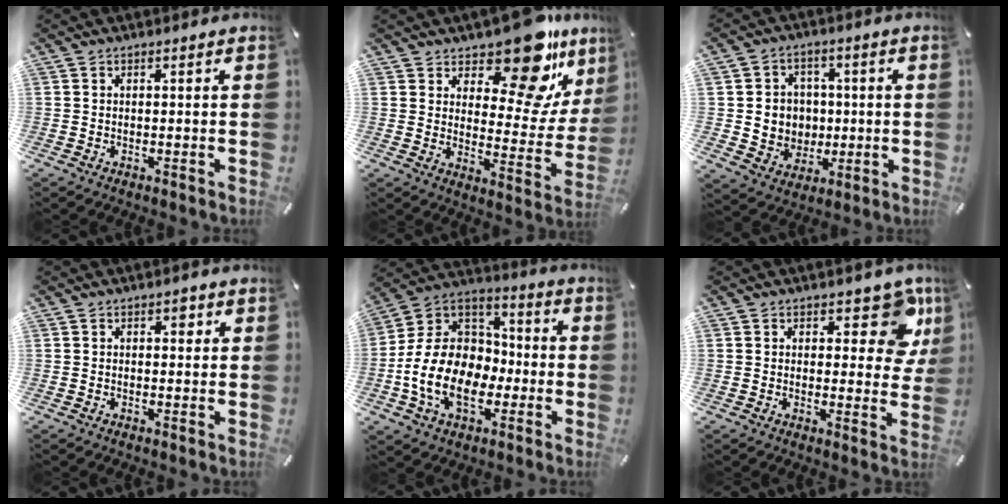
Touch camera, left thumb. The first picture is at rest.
{"total": 17.0, "force": [13.0, 6.6, 8.8], "torque": [-0.125, -0.111, 0.218]}
{"total": 8.4, "force": [0.6, 8.3, 1.2], "torque": [-0.017, -0.004, 0.019]}
{"total": 1.7, "force": [0.5, 1.2, 1.2], "torque": [-0.009, 0.001, 0.003]}
{"total": 16.7, "force": [-5.3, 12.4, 9.9], "torque": [-0.234, 0.021, -0.095]}
{"total": 10.1, "force": [5.9, 5.2, 6.4], "torque": [-0.050, -0.043, 0.096]}